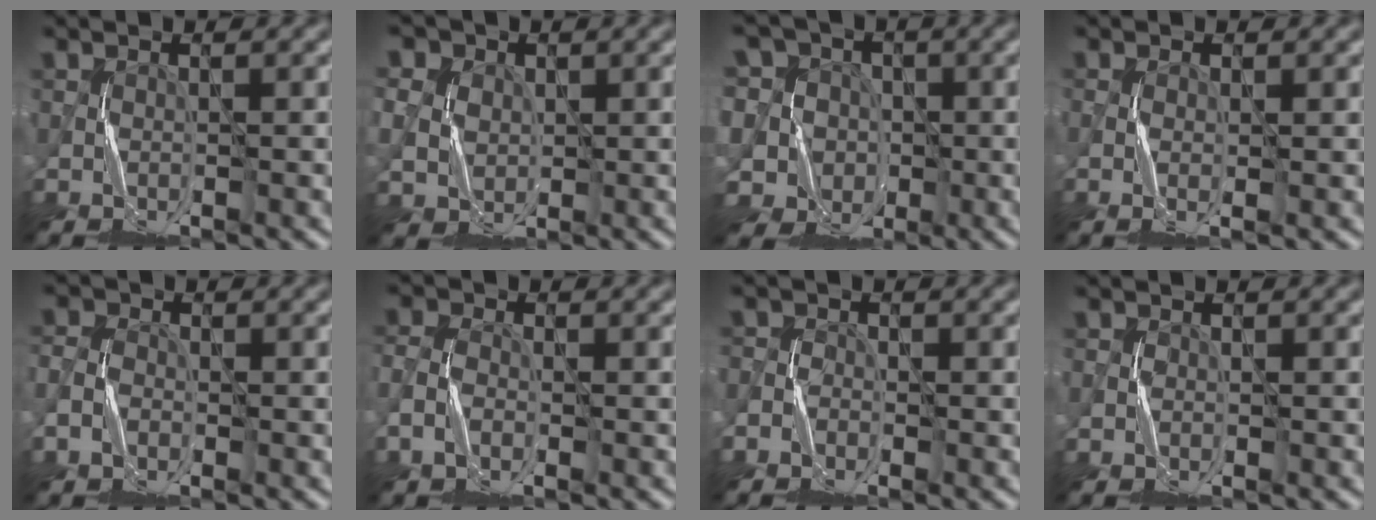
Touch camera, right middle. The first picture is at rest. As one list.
[{"total": 8.0, "force": [3.3, 6.3, 3.6], "torque": [-0.085, 0.029, 0.041]}, {"total": 10.0, "force": [2.9, 8.7, 4.0], "torque": [-0.097, 0.034, 0.017]}, {"total": 1.0, "force": [-0.2, 0.0, 0.9], "torque": [-0.022, 0.001, -0.006]}, {"total": 2.3, "force": [-1.2, 1.7, 1.1], "torque": [-0.024, -0.002, -0.020]}, {"total": 2.4, "force": [-1.2, 1.5, 1.5], "torque": [-0.037, 0.003, -0.029]}, {"total": 2.0, "force": [-1.3, 1.4, 0.4], "torque": [0.004, 0.005, -0.026]}, {"total": 0.6, "force": [-0.3, 0.5, 0.0], "torque": [0.002, 0.001, -0.008]}]